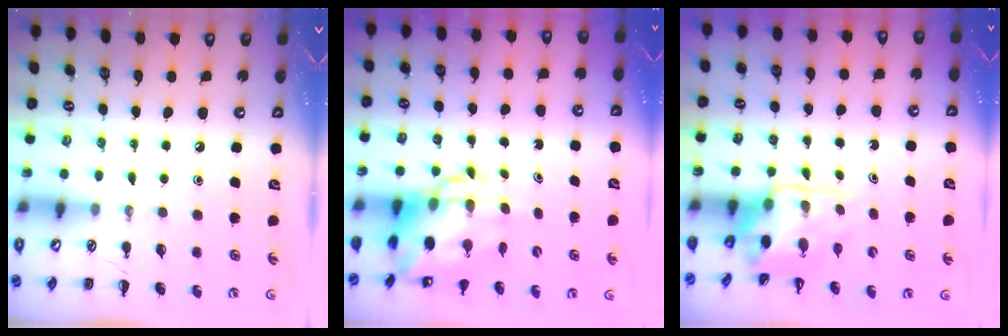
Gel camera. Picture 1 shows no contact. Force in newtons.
{"total": 8.6, "press": 8.3, "slide": 2.3}
{"total": 3.9, "press": 3.8, "slide": 0.8}